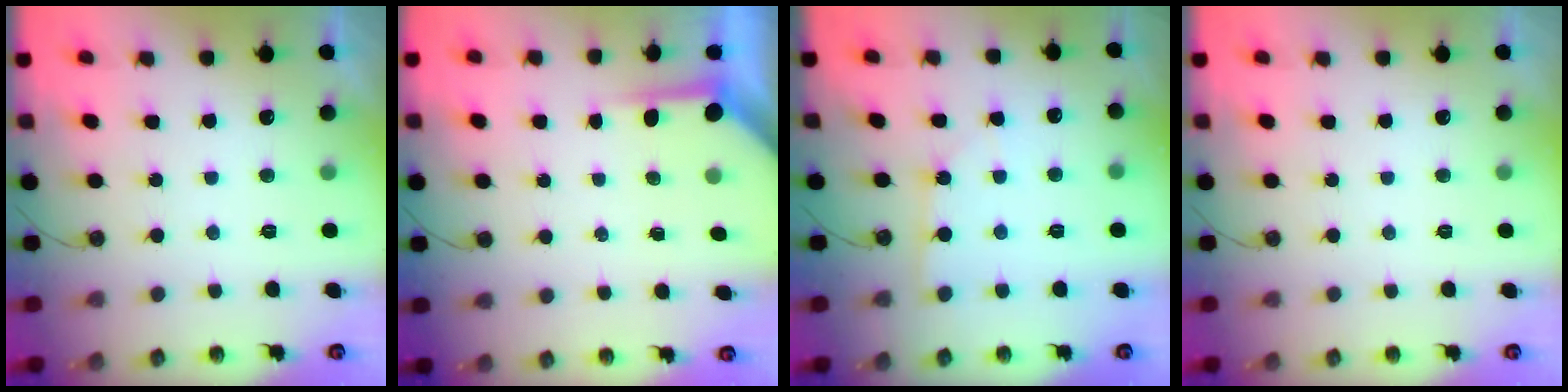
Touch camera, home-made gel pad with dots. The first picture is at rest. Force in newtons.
{"total": 3.9, "press": 3.9, "slide": 0.4}
{"total": 2.4, "press": 2.4, "slide": 0.2}
{"total": 0.0}